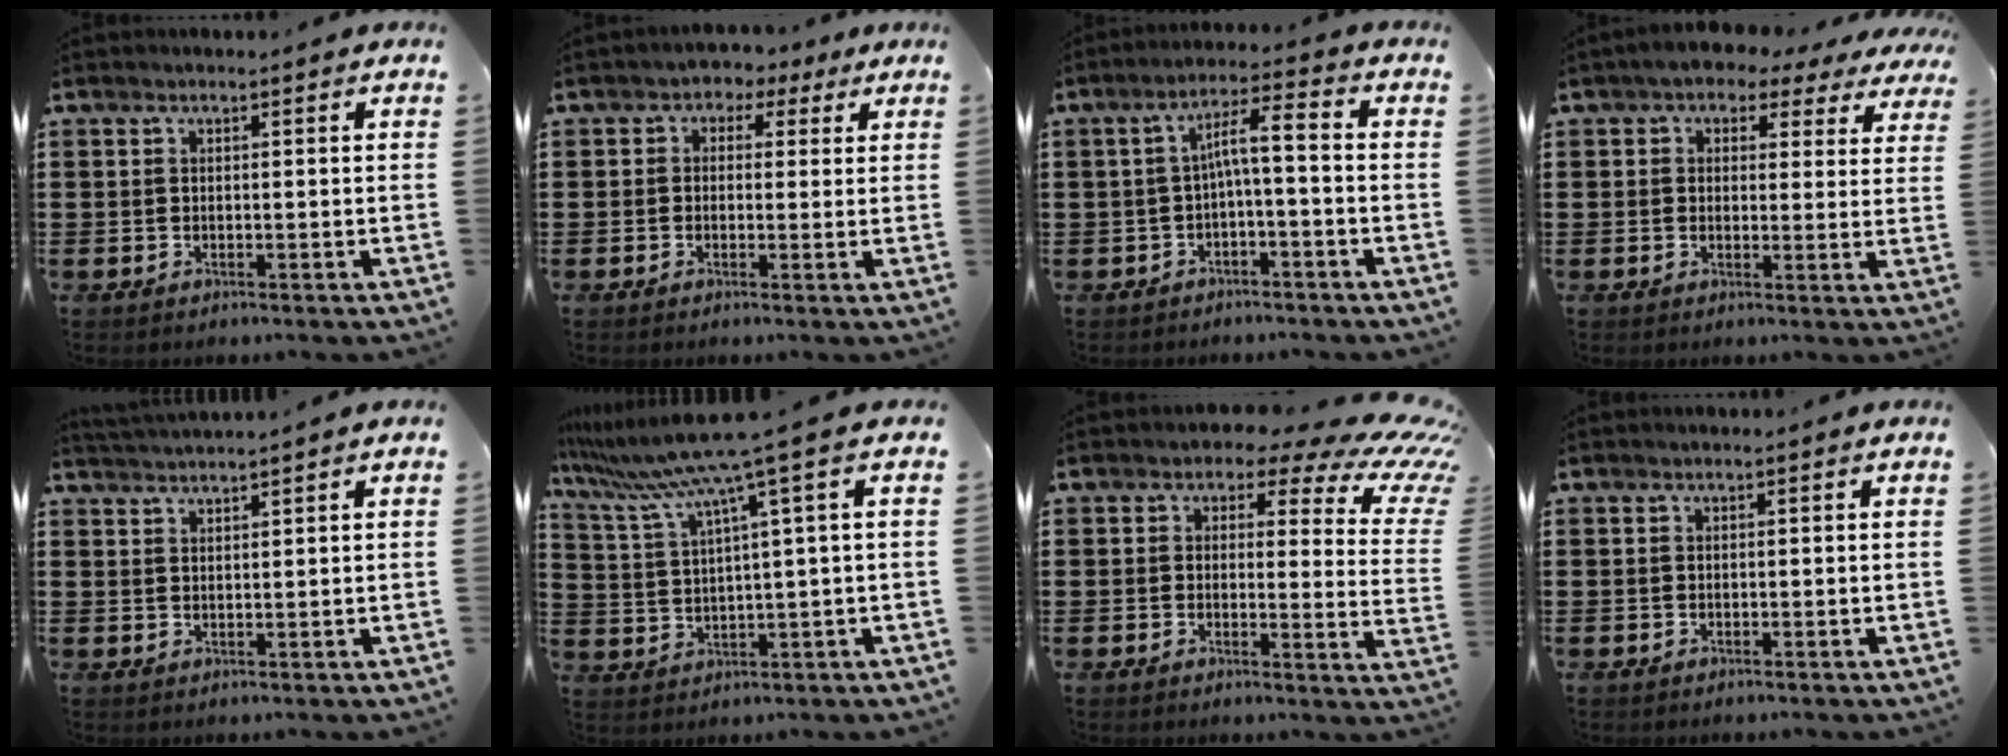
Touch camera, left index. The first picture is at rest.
{"total": 1.9, "force": [0.3, 1.8, 0.6], "torque": [-0.021, 0.009, 0.000]}
{"total": 4.8, "force": [-1.3, 1.0, 4.6], "torque": [-0.092, 0.014, -0.033]}
{"total": 3.1, "force": [2.3, 2.0, 0.5], "torque": [-0.021, -0.013, 0.034]}
{"total": 1.6, "force": [1.6, -0.4, -0.1], "torque": [-0.002, 0.001, 0.032]}
{"total": 7.9, "force": [4.7, -0.7, 6.3], "torque": [-0.155, -0.038, 0.070]}
{"total": 5.2, "force": [3.2, 2.9, 2.9], "torque": [-0.050, -0.016, 0.049]}
{"total": 0.0}